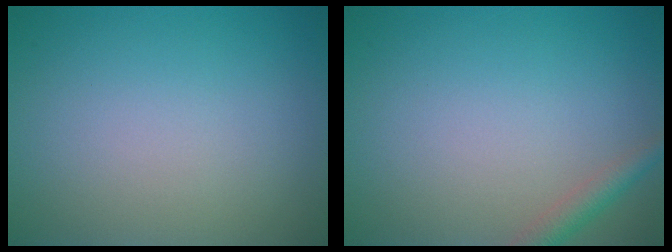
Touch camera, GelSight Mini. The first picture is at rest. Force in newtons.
{"total": 1.9, "press": 1.9, "slide": 0.1}